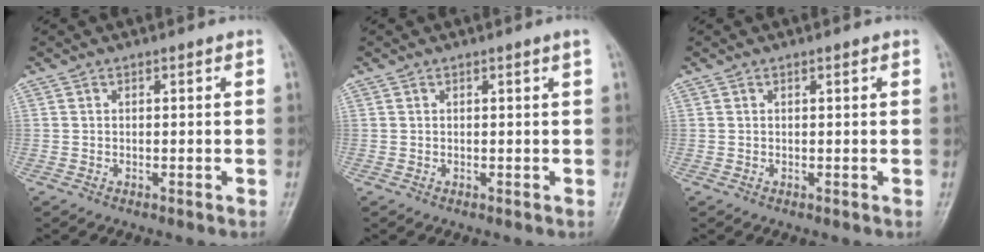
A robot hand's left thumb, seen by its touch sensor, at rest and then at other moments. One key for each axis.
{"total": 0.7, "fx": 0.3, "fy": -0.3, "fz": 0.6, "tx": -0.017, "ty": -0.004, "tz": 0.008}
{"total": 0.5, "fx": 0.3, "fy": 0.1, "fz": 0.4, "tx": -0.006, "ty": 0.000, "tz": 0.003}